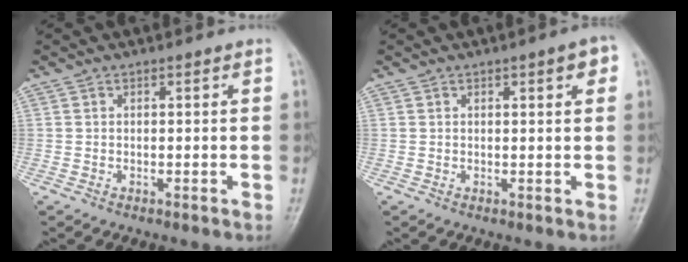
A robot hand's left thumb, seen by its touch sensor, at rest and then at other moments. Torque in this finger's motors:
{"motor_torque": [0.10, 0.10, 0.16, 0.16, 0.01]}